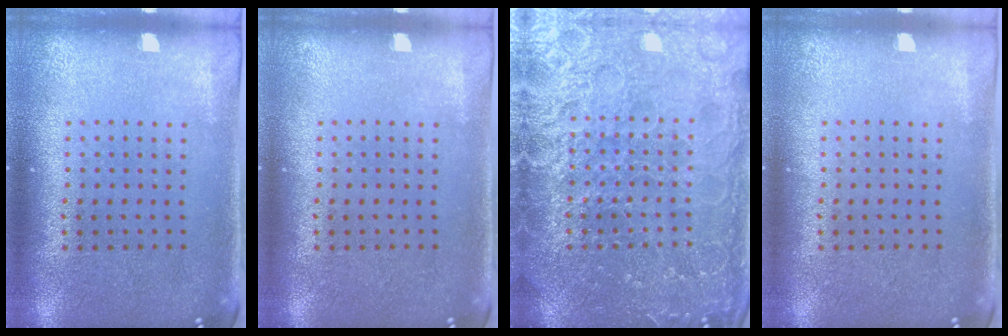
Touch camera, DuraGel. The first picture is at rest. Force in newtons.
{"total": 0.0}
{"total": 6.9, "press": 6.9, "slide": 0.9}
{"total": 0.0}